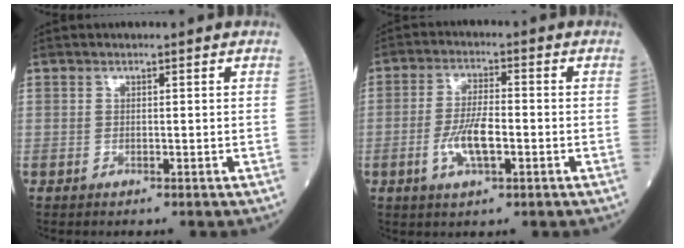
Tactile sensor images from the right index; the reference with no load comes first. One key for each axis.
{"total": 6.5, "fx": -1.8, "fy": 1.8, "fz": 6.0, "tx": -0.120, "ty": 0.003, "tz": -0.032}